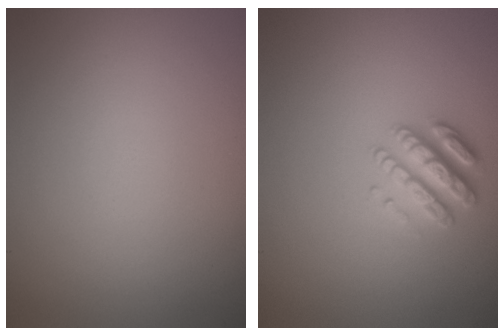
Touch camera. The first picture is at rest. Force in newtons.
{"total": 2.8, "press": 2.7, "slide": 0.8}